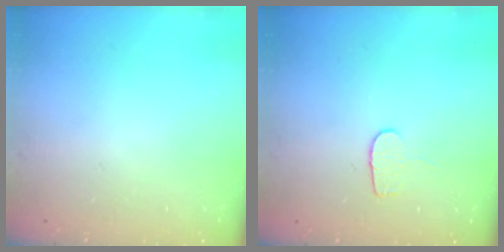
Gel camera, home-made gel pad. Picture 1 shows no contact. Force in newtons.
{"total": 5.4, "press": 5.4, "slide": 0.6}